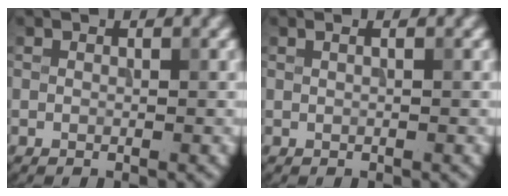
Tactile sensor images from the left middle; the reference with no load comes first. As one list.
[{"total": 1.7, "force": [0.8, 1.0, 1.2], "torque": [-0.001, 0.003, -0.009]}]